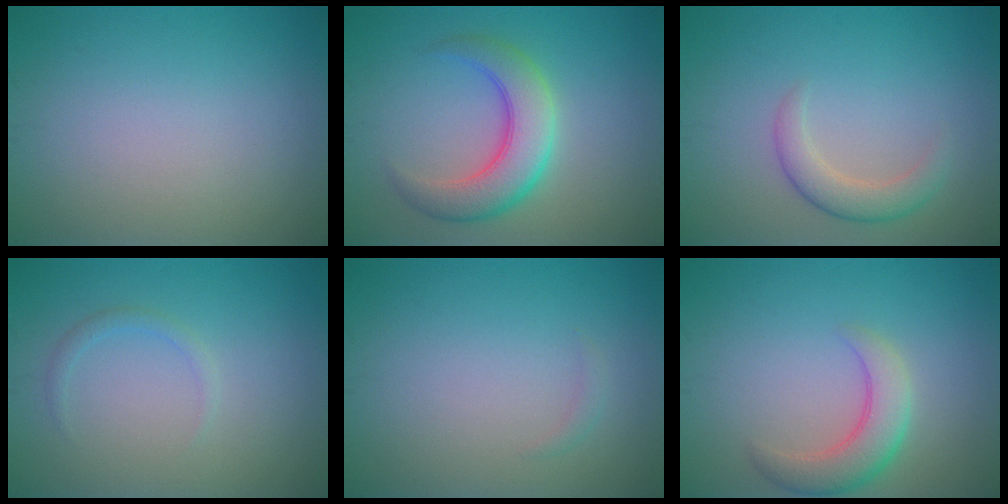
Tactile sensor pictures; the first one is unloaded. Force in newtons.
{"total": 5.7, "press": 5.7, "slide": 0.1}
{"total": 2.7, "press": 2.7, "slide": 0.2}
{"total": 1.0, "press": 1.0, "slide": 0.0}
{"total": 0.6, "press": 0.6, "slide": 0.0}
{"total": 4.1, "press": 4.1, "slide": 0.3}